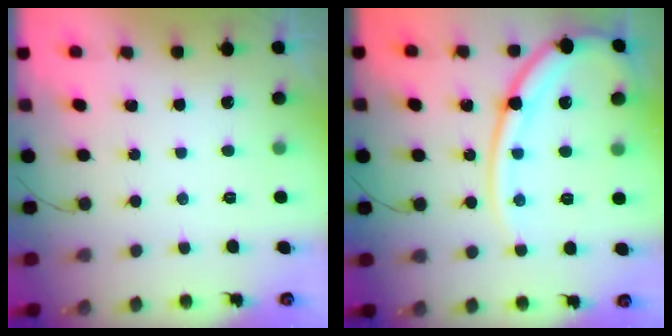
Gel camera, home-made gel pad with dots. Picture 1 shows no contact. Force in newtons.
{"total": 15.9, "press": 15.9, "slide": 1.4}